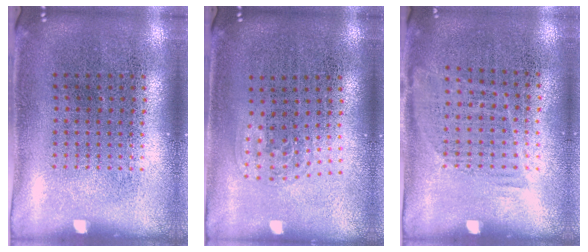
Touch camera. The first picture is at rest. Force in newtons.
{"total": 0.9, "press": 0.7, "slide": 0.6}
{"total": 1.1, "press": 0.8, "slide": 0.6}